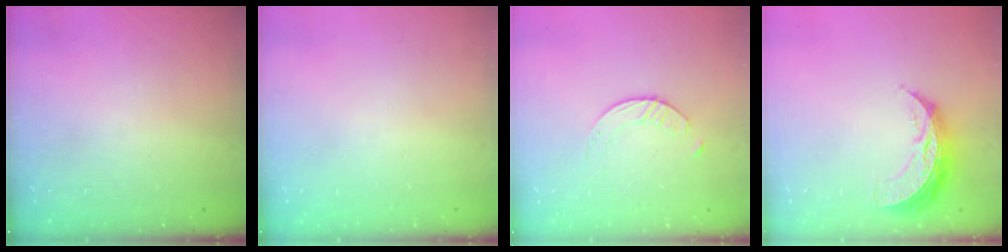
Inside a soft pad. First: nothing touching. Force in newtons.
{"total": 0.0}
{"total": 3.5, "press": 3.5, "slide": 0.4}
{"total": 9.0, "press": 9.0, "slide": 0.6}